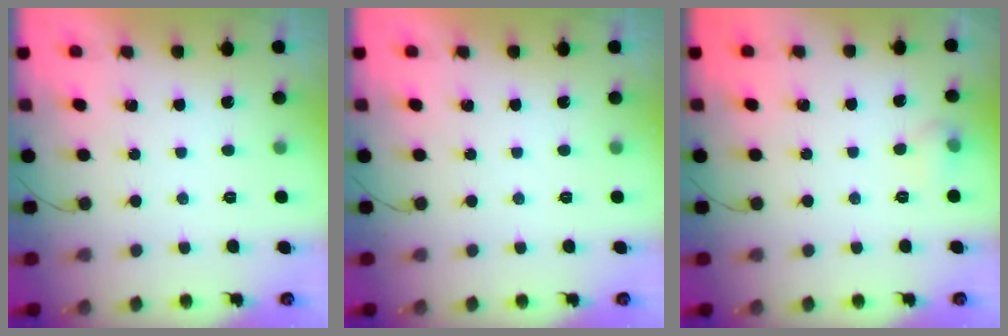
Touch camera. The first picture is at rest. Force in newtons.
{"total": 0.0}
{"total": 5.4, "press": 5.1, "slide": 1.7}